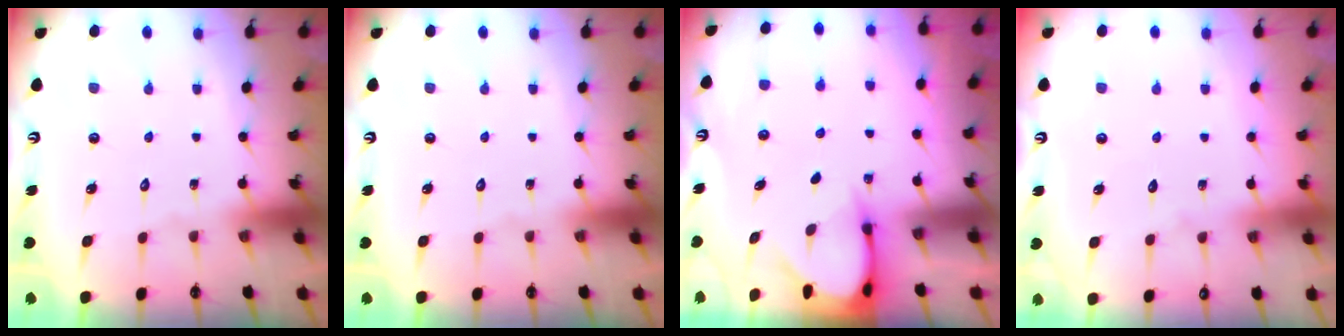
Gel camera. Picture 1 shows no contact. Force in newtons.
{"total": 0.0}
{"total": 3.4, "press": 3.4, "slide": 0.4}
{"total": 2.9, "press": 2.9, "slide": 0.4}